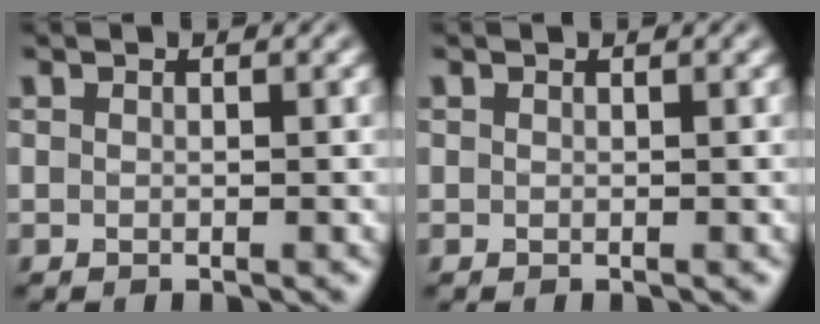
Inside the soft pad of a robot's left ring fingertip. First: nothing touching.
{"total": 0.0}